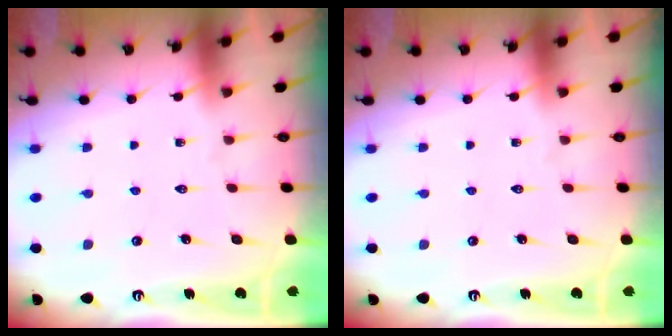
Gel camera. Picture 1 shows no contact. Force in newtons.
{"total": 0.0}